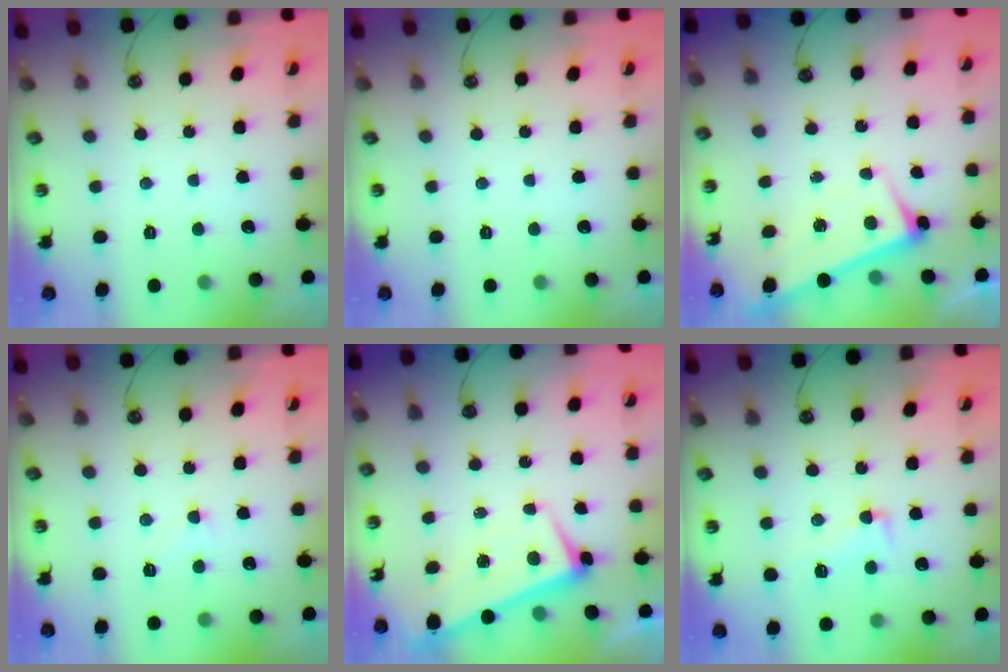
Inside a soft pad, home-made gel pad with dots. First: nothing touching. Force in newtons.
{"total": 0.0}
{"total": 2.9, "press": 2.9, "slide": 0.4}
{"total": 0.8, "press": 0.6, "slide": 0.5}
{"total": 1.5, "press": 0.4, "slide": 1.5}
{"total": 2.5, "press": 2.0, "slide": 1.4}